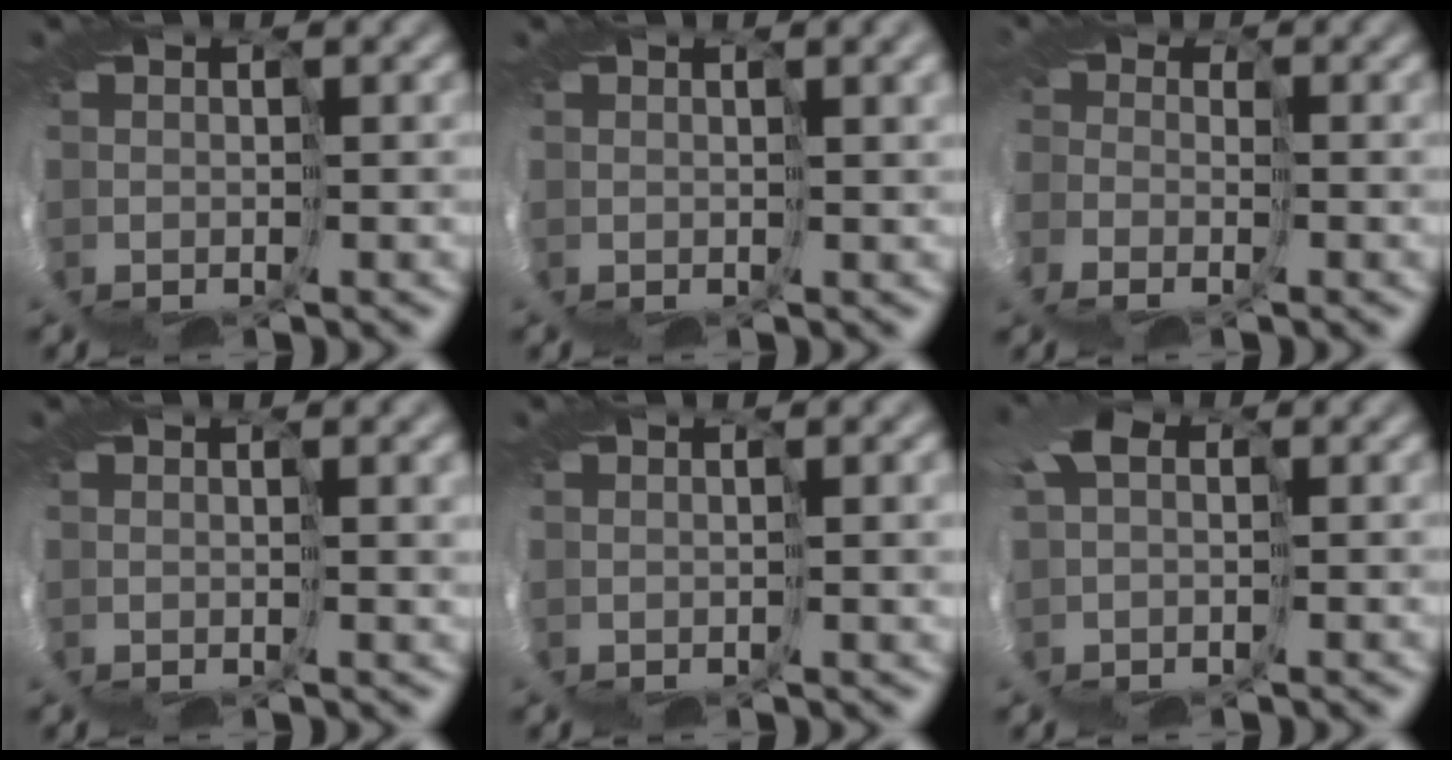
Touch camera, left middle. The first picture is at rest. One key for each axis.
{"total": 3.8, "fx": 1.6, "fy": 1.3, "fz": 3.2, "tx": -0.063, "ty": 0.010, "tz": 0.024}
{"total": 5.3, "fx": -2.8, "fy": 3.9, "fz": 2.4, "tx": -0.051, "ty": -0.011, "tz": -0.045}
{"total": 3.0, "fx": 1.2, "fy": 0.8, "fz": 2.7, "tx": -0.048, "ty": 0.005, "tz": 0.017}
{"total": 2.3, "fx": 0.7, "fy": 0.4, "fz": 2.2, "tx": -0.031, "ty": 0.001, "tz": 0.008}
{"total": 3.2, "fx": 0.4, "fy": 2.4, "fz": 2.1, "tx": -0.065, "ty": -0.011, "tz": 0.003}